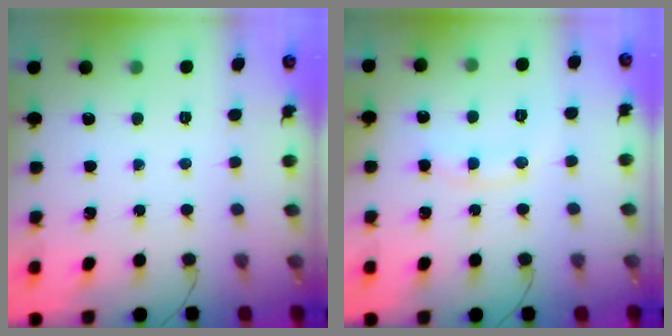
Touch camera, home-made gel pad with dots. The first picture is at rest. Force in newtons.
{"total": 8.9, "press": 8.8, "slide": 1.1}